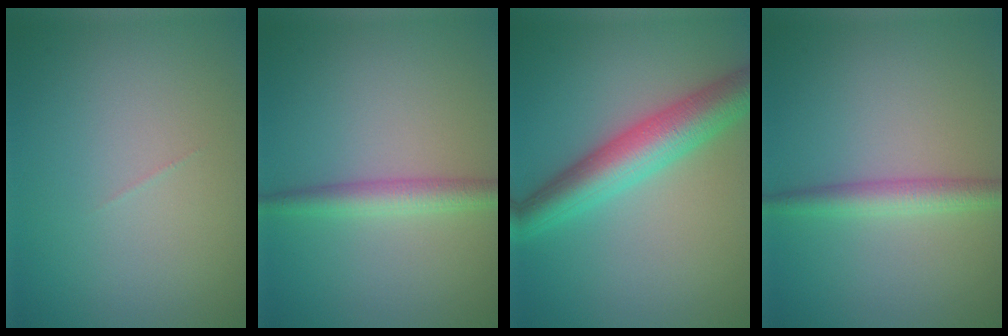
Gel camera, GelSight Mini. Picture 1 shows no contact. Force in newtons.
{"total": 2.6, "press": 2.6, "slide": 0.1}
{"total": 6.3, "press": 6.3, "slide": 0.2}
{"total": 2.6, "press": 2.6, "slide": 0.1}